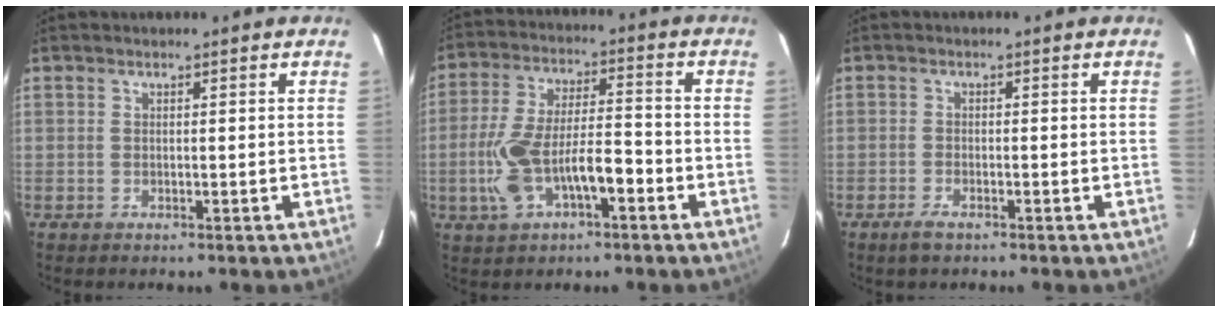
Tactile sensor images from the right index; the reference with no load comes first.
{"total": 11.4, "force": [-3.8, 3.9, 10.0], "torque": [-0.202, 0.017, -0.065]}
{"total": 2.0, "force": [-1.5, 0.6, 1.2], "torque": [-0.030, -0.003, -0.025]}